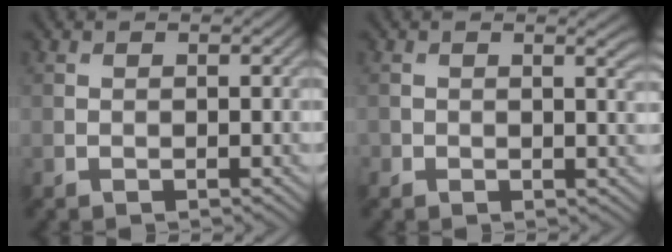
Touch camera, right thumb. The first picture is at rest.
{"total": 2.0, "force": [0.9, 0.7, 1.6], "torque": [-0.022, -0.004, 0.011]}